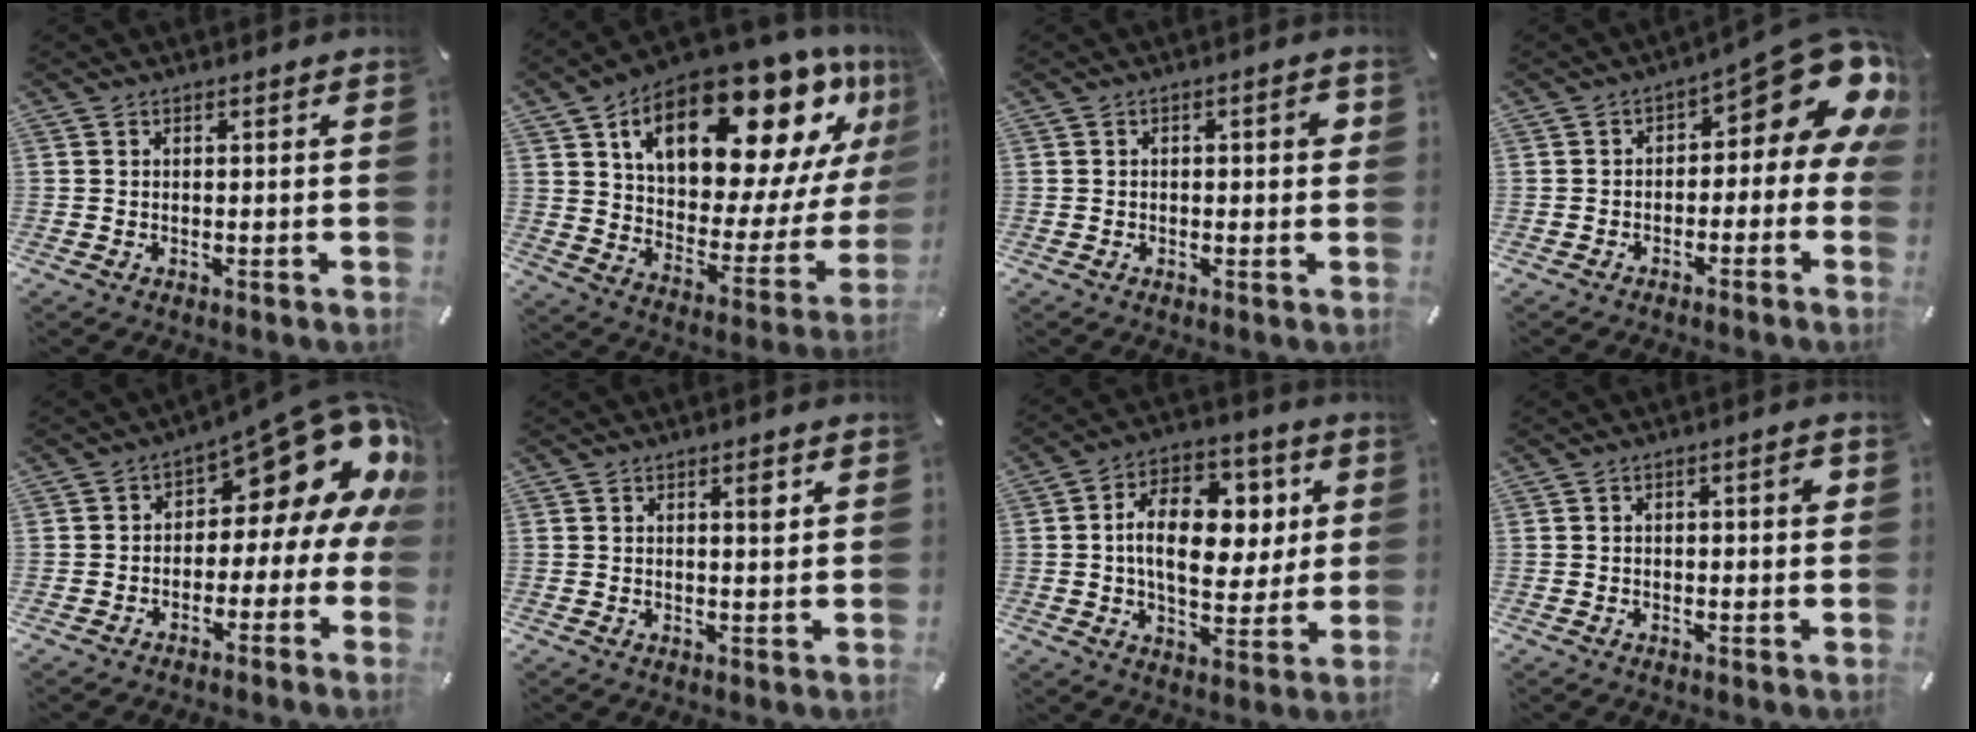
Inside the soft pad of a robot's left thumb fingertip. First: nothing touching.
{"total": 24.8, "force": [14.6, 12.0, 16.0], "torque": [-0.230, -0.099, 0.245]}
{"total": 2.7, "force": [0.1, 1.2, 2.4], "torque": [-0.038, 0.006, -0.002]}
{"total": 12.9, "force": [5.4, 5.9, 10.1], "torque": [-0.121, -0.050, 0.085]}
{"total": 14.7, "force": [7.8, 7.1, 10.2], "torque": [-0.121, -0.069, 0.121]}
{"total": 2.7, "force": [1.1, 0.7, 2.3], "torque": [-0.033, -0.003, 0.013]}
{"total": 16.2, "force": [2.6, 10.4, 12.1], "torque": [-0.199, 0.009, 0.046]}
{"total": 2.4, "force": [0.2, 1.0, 2.2], "torque": [-0.033, 0.004, -0.001]}